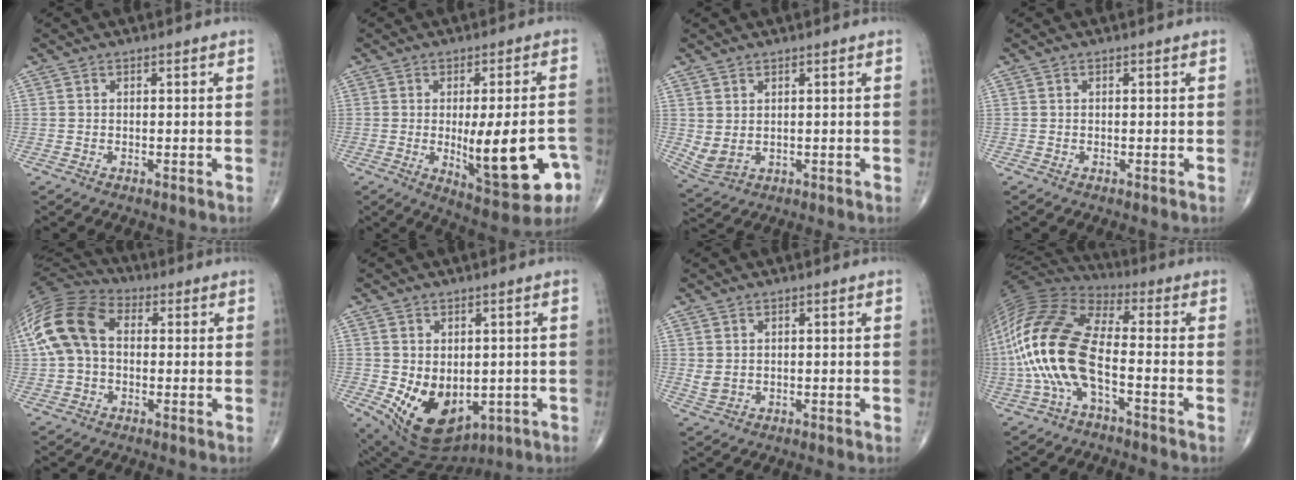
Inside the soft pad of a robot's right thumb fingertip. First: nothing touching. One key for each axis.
{"total": 16.5, "fx": -3.9, "fy": 5.6, "fz": 15.1, "tx": -0.193, "ty": 0.005, "tz": -0.034}
{"total": 4.0, "fx": 0.9, "fy": 2.5, "fz": 3.0, "tx": -0.066, "ty": -0.006, "tz": 0.030}
{"total": 0.0}
{"total": 14.8, "fx": 1.4, "fy": 10.2, "fz": 10.6, "tx": -0.217, "ty": 0.039, "tz": 0.016}
{"total": 13.1, "fx": -2.2, "fy": 9.0, "fz": 9.3, "tx": -0.132, "ty": -0.011, "tz": -0.006}
{"total": 2.1, "fx": 0.5, "fy": 1.5, "fz": 1.4, "tx": -0.026, "ty": -0.005, "tz": 0.015}
{"total": 18.8, "fx": -3.9, "fy": 8.3, "fz": 16.3, "tx": -0.355, "ty": 0.033, "tz": -0.081}